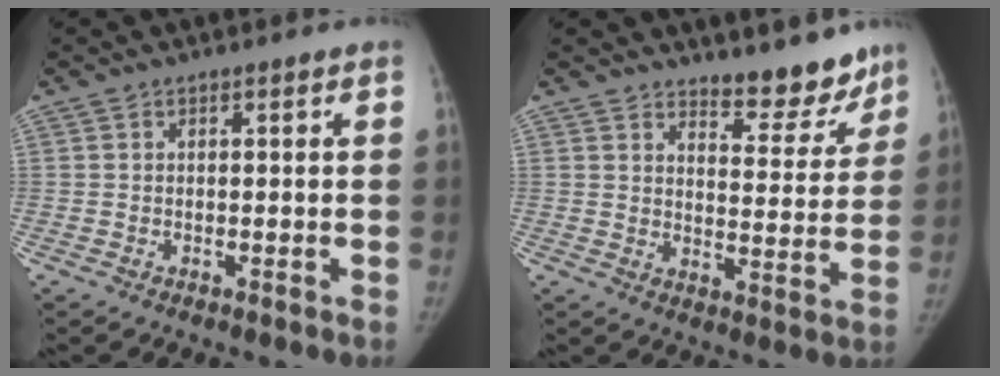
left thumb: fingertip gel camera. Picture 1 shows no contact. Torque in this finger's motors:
{"motor_torque": [-0.01, 0.02, -0.01, 0.02, 0.00]}